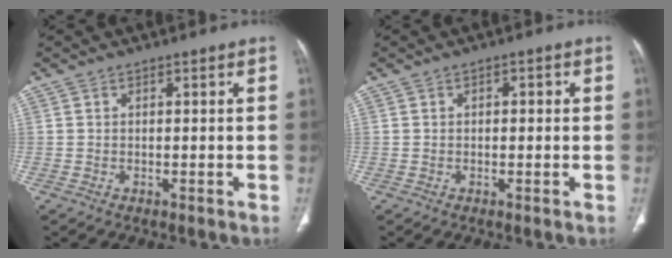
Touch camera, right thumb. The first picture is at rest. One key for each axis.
{"total": 1.5, "fx": 0.1, "fy": 0.9, "fz": 1.1, "tx": -0.006, "ty": 0.005, "tz": -0.003}